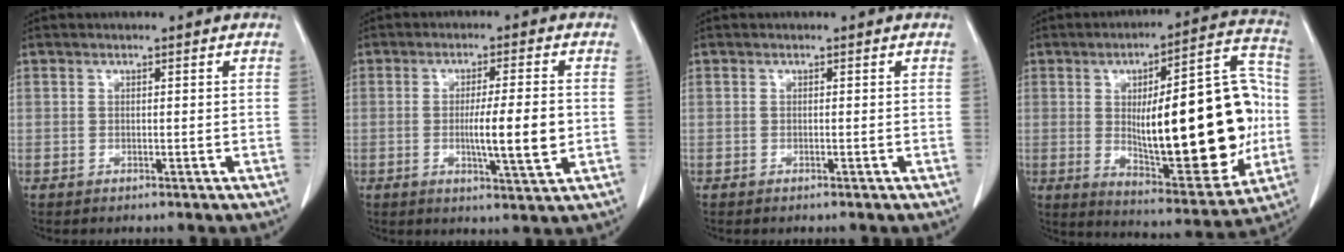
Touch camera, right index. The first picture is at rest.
{"total": 7.8, "force": [-0.9, 0.3, 7.8], "torque": [-0.124, -0.012, -0.014]}
{"total": 0.0}
{"total": 25.3, "force": [-0.9, 7.2, 24.2], "torque": [-0.327, 0.018, 0.002]}